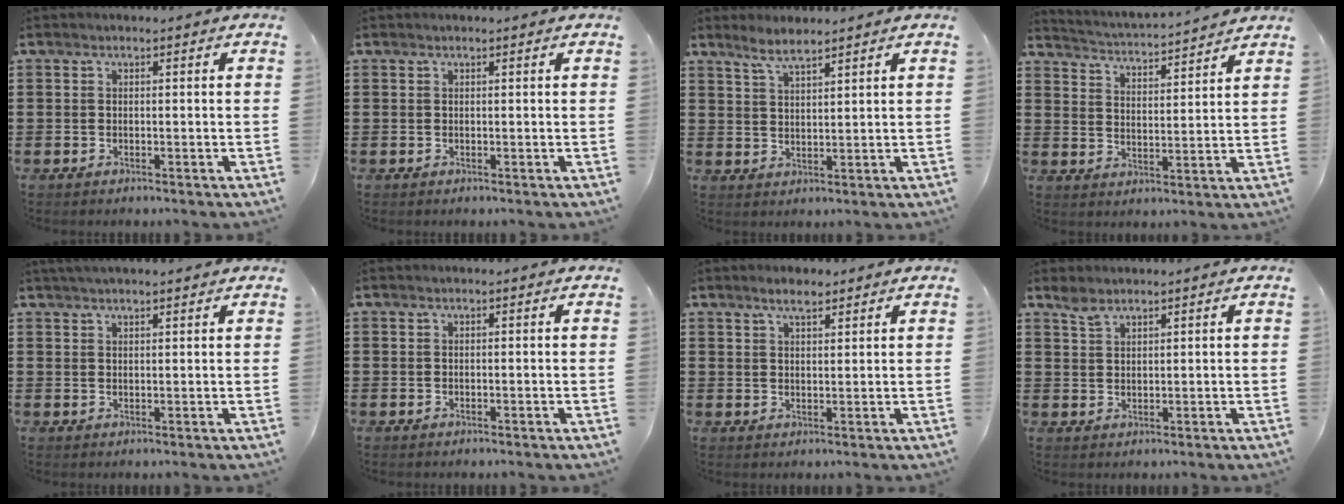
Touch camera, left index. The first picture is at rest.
{"total": 0.0}
{"total": 3.4, "force": [2.9, 0.4, 1.8], "torque": [-0.041, 0.000, 0.052]}
{"total": 3.1, "force": [3.0, -0.5, -0.1], "torque": [-0.019, -0.032, 0.045]}
{"total": 1.9, "force": [1.7, 0.0, 0.9], "torque": [-0.020, 0.003, 0.033]}
{"total": 0.0}
{"total": 3.1, "force": [2.4, 0.7, 1.7], "torque": [-0.038, 0.005, 0.045]}
{"total": 2.2, "force": [1.9, 0.8, 0.8], "torque": [-0.020, -0.001, 0.037]}